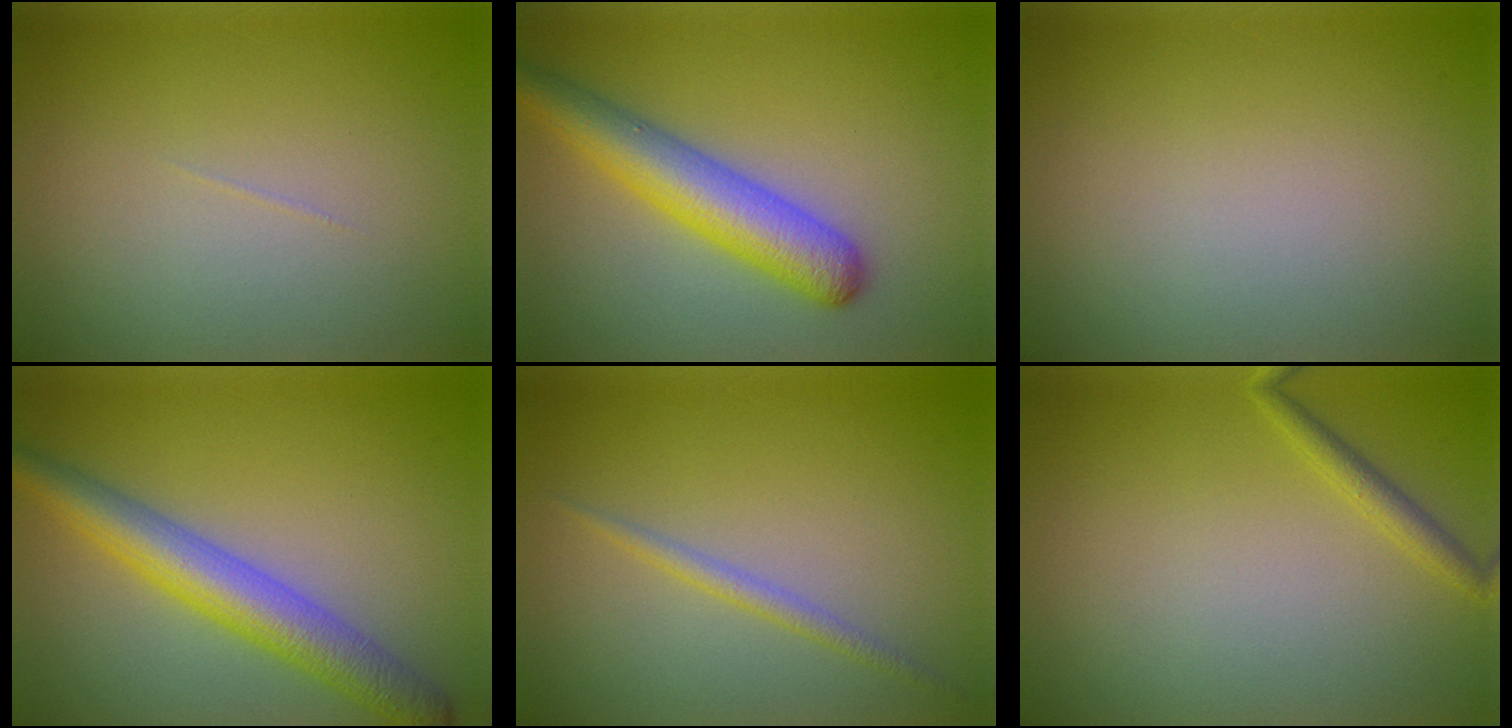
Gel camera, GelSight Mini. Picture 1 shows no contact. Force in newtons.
{"total": 5.8, "press": 5.8, "slide": 0.2}
{"total": 0.0}
{"total": 5.8, "press": 5.8, "slide": 0.1}
{"total": 1.4, "press": 1.4, "slide": 0.1}
{"total": 1.4, "press": 1.4, "slide": 0.1}